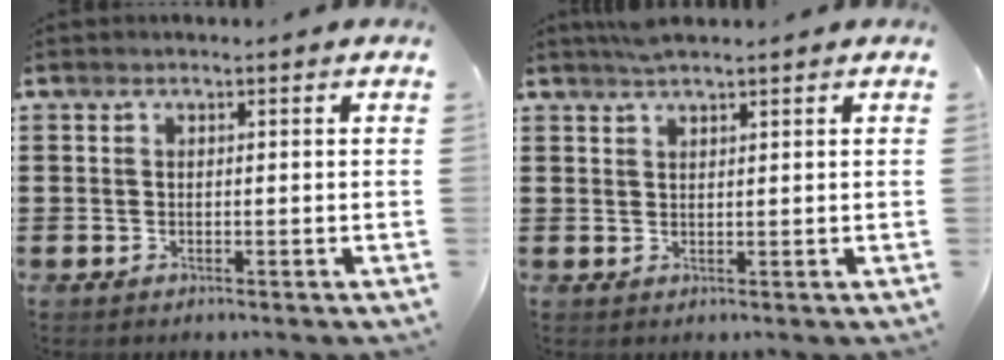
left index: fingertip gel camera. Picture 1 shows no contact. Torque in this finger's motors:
{"motor_torque": [0.20, -0.15, 0.02, 0.02]}